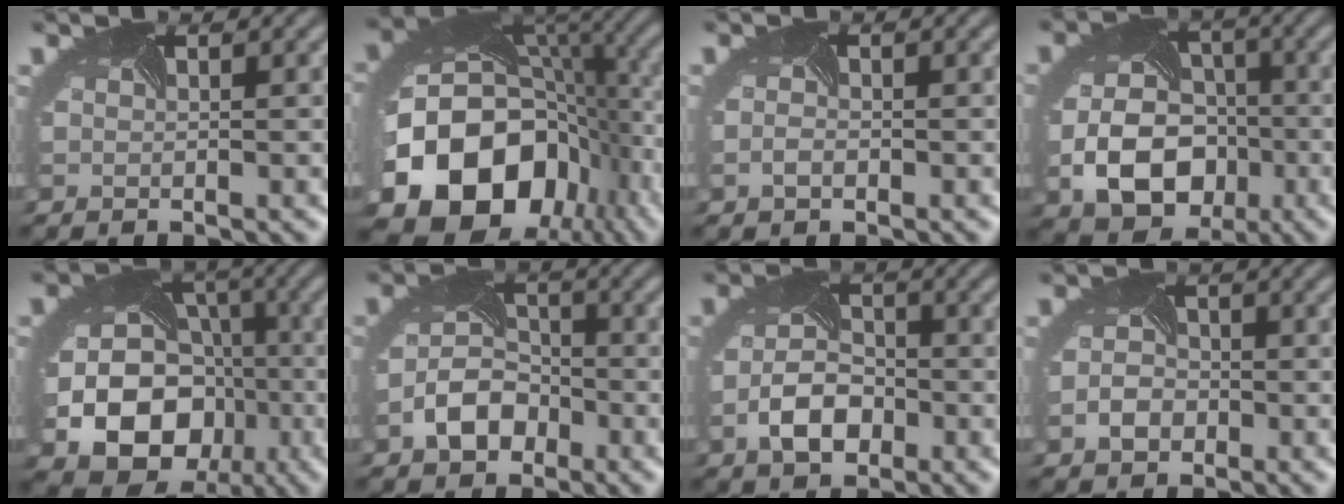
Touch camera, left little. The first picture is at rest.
{"total": 18.1, "force": [-5.8, 13.4, 10.7], "torque": [-0.217, -0.050, -0.078]}
{"total": 0.8, "force": [-0.5, 0.4, 0.4], "torque": [-0.013, -0.004, -0.011]}
{"total": 8.4, "force": [-2.4, 6.3, 5.0], "torque": [-0.096, -0.023, -0.037]}
{"total": 15.8, "force": [-4.4, 13.2, 7.4], "torque": [-0.155, -0.046, -0.074]}
{"total": 4.3, "force": [-2.1, 3.0, 2.3], "torque": [-0.045, -0.005, -0.042]}
{"total": 4.4, "force": [-1.7, 2.8, 2.9], "torque": [-0.062, -0.007, -0.035]}
{"total": 2.3, "force": [-1.0, 1.8, 1.1], "torque": [-0.021, -0.002, -0.021]}